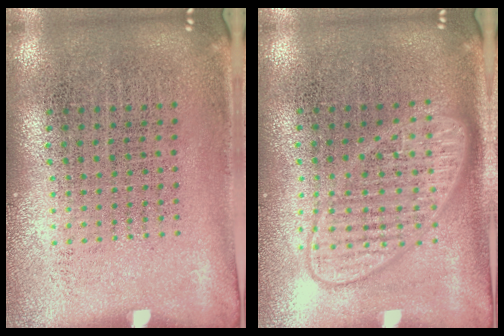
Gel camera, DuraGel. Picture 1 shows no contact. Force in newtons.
{"total": 2.1, "press": 2.1, "slide": 0.3}